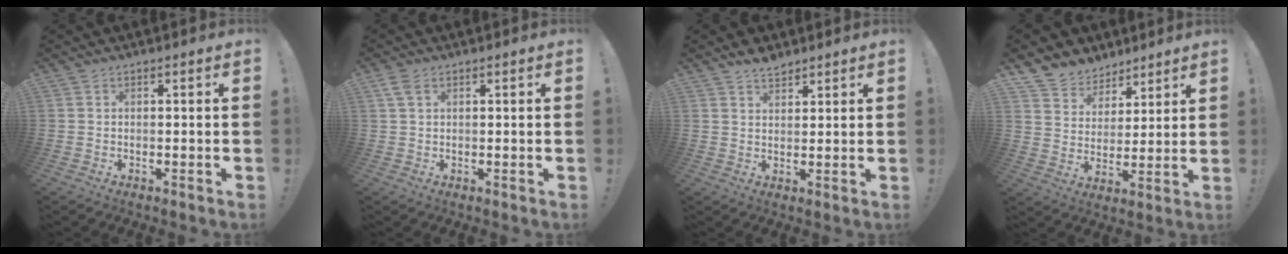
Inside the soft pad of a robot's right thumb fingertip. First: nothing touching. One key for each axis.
{"total": 3.0, "fx": 1.4, "fy": 1.7, "fz": 2.0, "tx": -0.035, "ty": 0.001, "tz": 0.026}
{"total": 4.0, "fx": 3.6, "fy": 1.5, "fz": 1.2, "tx": -0.010, "ty": -0.026, "tz": 0.063}
{"total": 8.9, "fx": 6.7, "fy": 5.8, "fz": 0.5, "tx": -0.012, "ty": -0.060, "tz": 0.135}